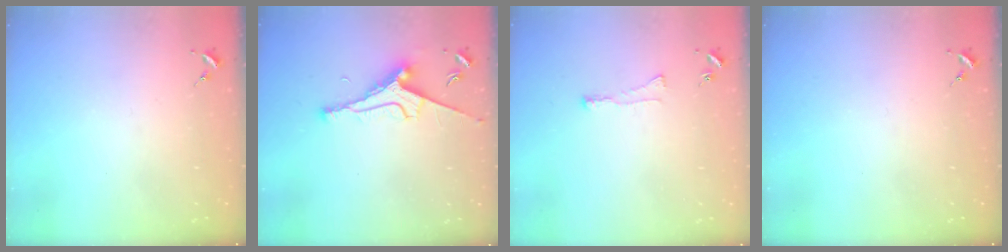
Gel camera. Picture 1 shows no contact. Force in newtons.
{"total": 9.1, "press": 9.0, "slide": 1.3}
{"total": 3.4, "press": 3.4, "slide": 0.4}
{"total": 0.0}